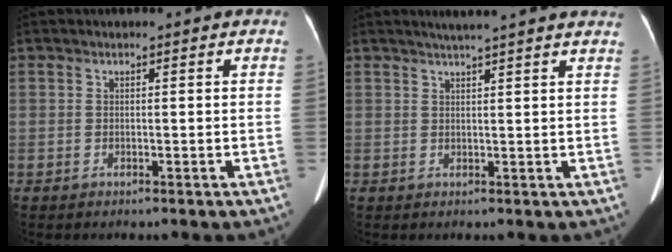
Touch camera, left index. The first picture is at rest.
{"total": 8.9, "force": [7.8, -0.2, 4.2], "torque": [-0.059, 0.022, 0.084]}